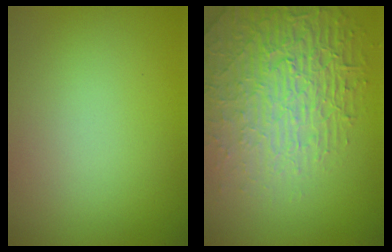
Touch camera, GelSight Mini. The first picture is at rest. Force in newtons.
{"total": 6.8, "press": 5.5, "slide": 4.1}